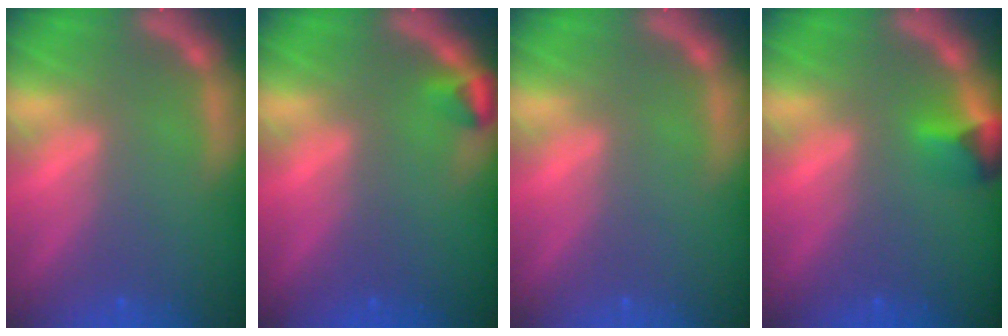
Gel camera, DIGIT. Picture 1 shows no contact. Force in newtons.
{"total": 1.5}
{"total": 0.0}
{"total": 2.4}